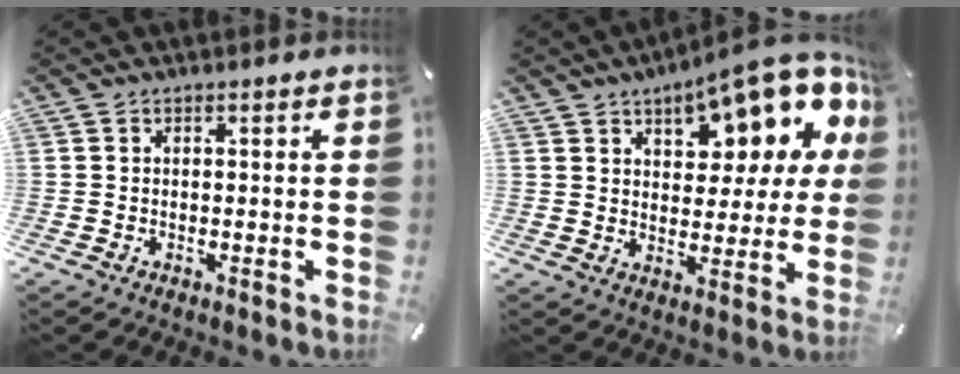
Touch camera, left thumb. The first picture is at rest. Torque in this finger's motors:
{"motor_torque": [1.03, 1.04, 1.90, -0.87, 0.45]}